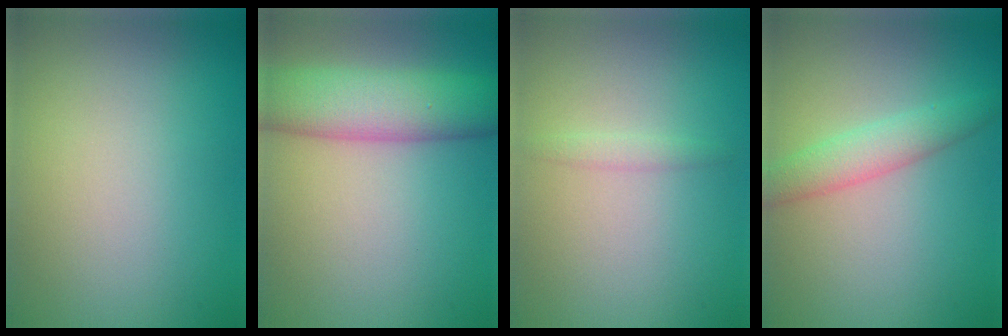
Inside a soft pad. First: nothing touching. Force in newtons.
{"total": 7.9, "press": 7.9, "slide": 0.4}
{"total": 0.9, "press": 0.9, "slide": 0.1}
{"total": 3.1, "press": 3.0, "slide": 0.2}